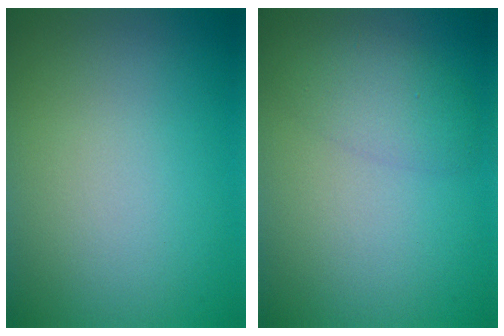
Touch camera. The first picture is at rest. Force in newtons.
{"total": 2.7, "press": 2.7, "slide": 0.1}